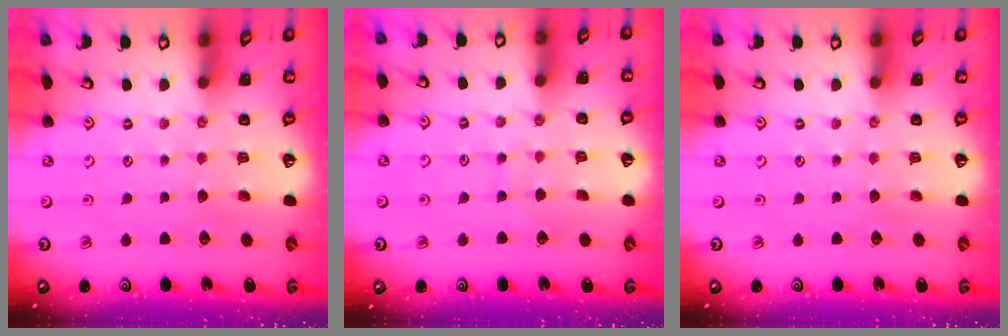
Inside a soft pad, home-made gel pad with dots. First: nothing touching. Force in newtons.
{"total": 4.3, "press": 4.3, "slide": 0.3}
{"total": 0.0}